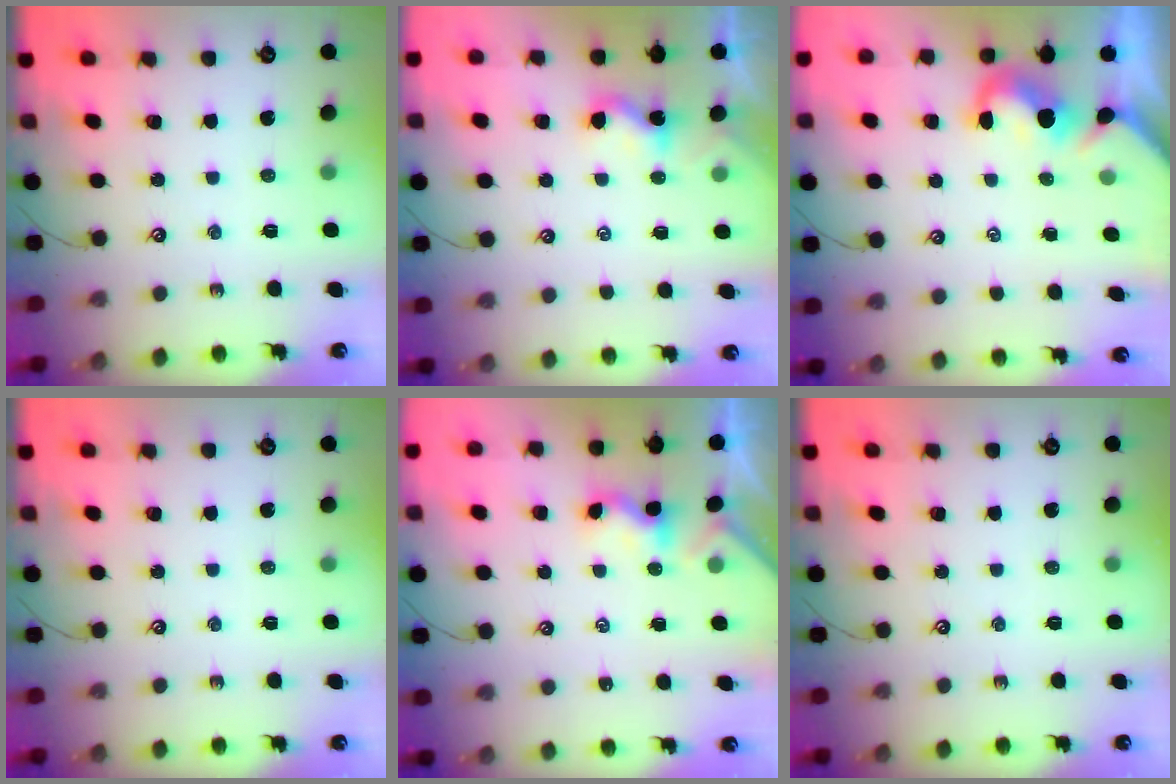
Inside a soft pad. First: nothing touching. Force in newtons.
{"total": 1.9, "press": 1.9, "slide": 0.2}
{"total": 0.0}
{"total": 0.0}
{"total": 1.2, "press": 1.1, "slide": 0.5}
{"total": 0.0}